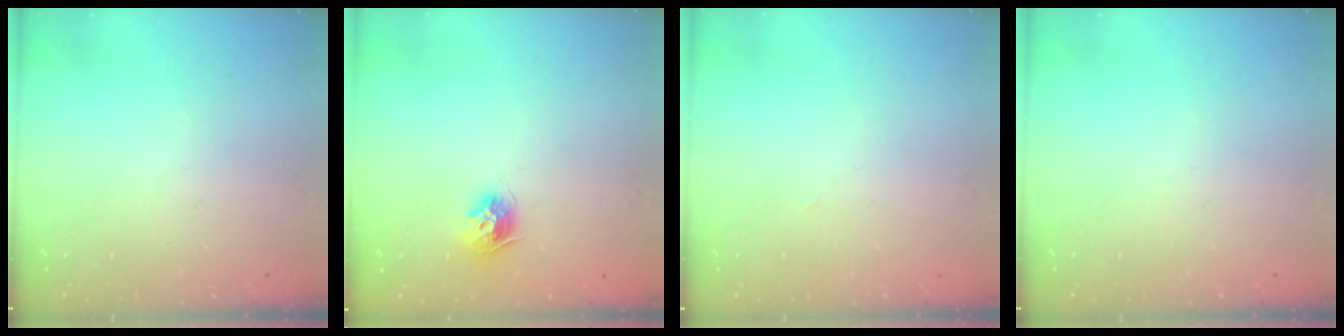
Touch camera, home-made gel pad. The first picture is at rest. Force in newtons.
{"total": 9.6, "press": 9.6, "slide": 0.7}
{"total": 1.1, "press": 1.1, "slide": 0.1}
{"total": 0.0}